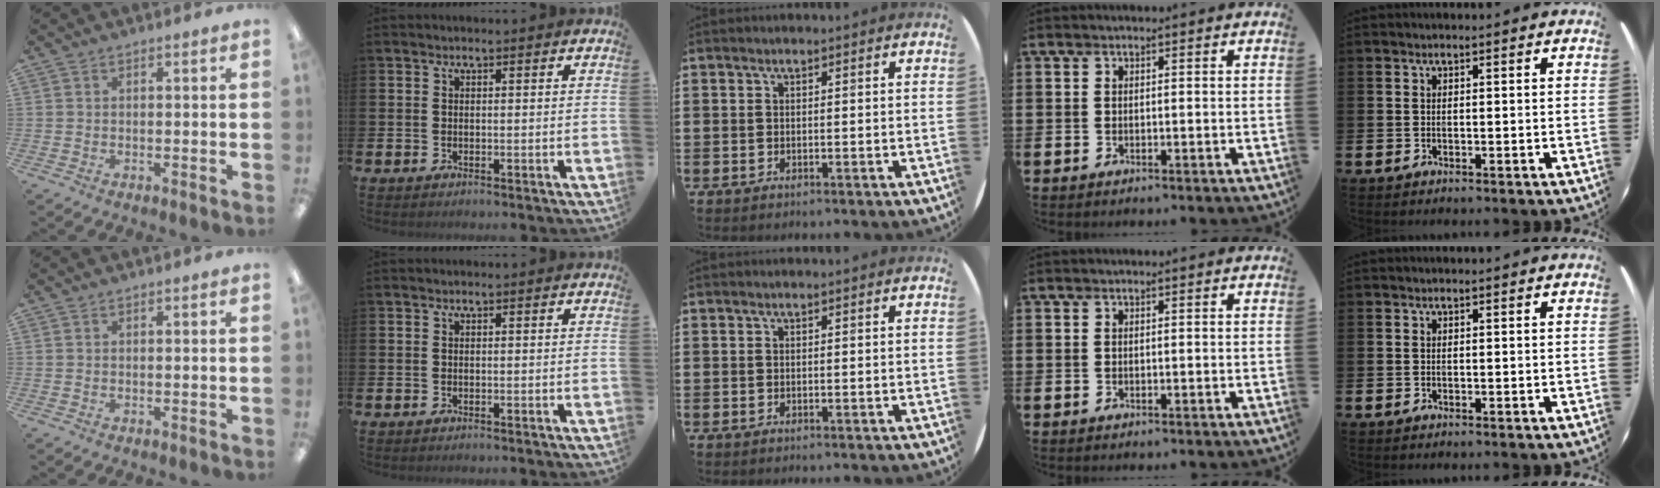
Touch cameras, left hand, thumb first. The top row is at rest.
{}